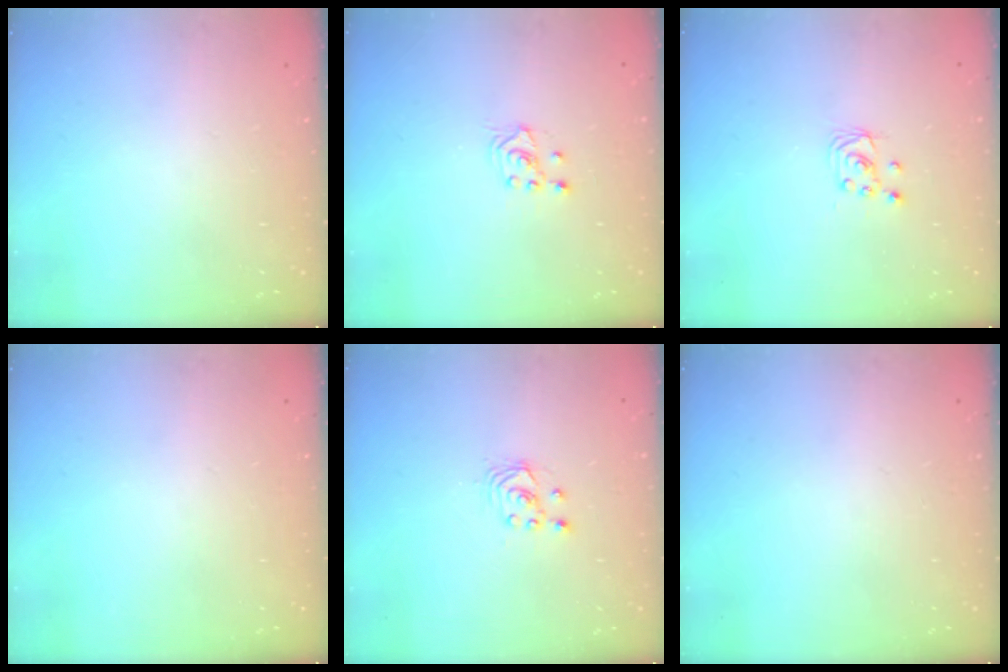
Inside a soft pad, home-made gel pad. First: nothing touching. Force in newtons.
{"total": 2.1, "press": 2.0, "slide": 0.8}
{"total": 2.4, "press": 2.4, "slide": 0.2}
{"total": 0.0}
{"total": 1.7, "press": 1.7, "slide": 0.2}
{"total": 0.0}